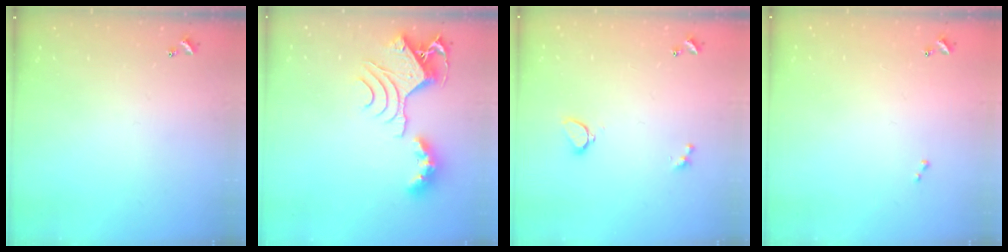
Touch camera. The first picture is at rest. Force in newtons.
{"total": 11.3, "press": 11.2, "slide": 1.3}
{"total": 2.9, "press": 2.6, "slide": 1.3}
{"total": 0.0}